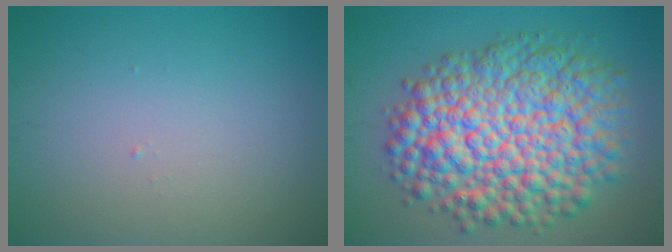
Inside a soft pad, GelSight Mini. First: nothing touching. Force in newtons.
{"total": 12.4, "press": 12.4, "slide": 0.4}